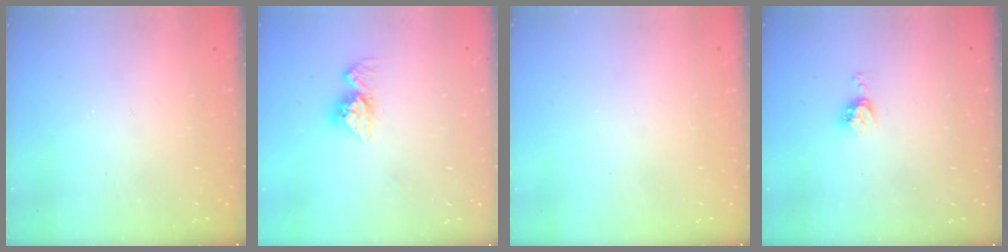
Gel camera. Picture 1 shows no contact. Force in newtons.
{"total": 11.1, "press": 11.0, "slide": 0.9}
{"total": 0.0}
{"total": 4.5, "press": 4.4, "slide": 0.7}